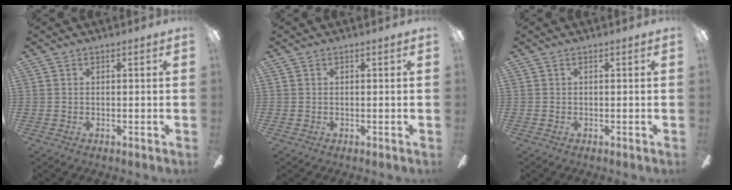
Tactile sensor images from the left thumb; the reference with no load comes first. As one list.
[{"total": 0.0}, {"total": 0.0}]